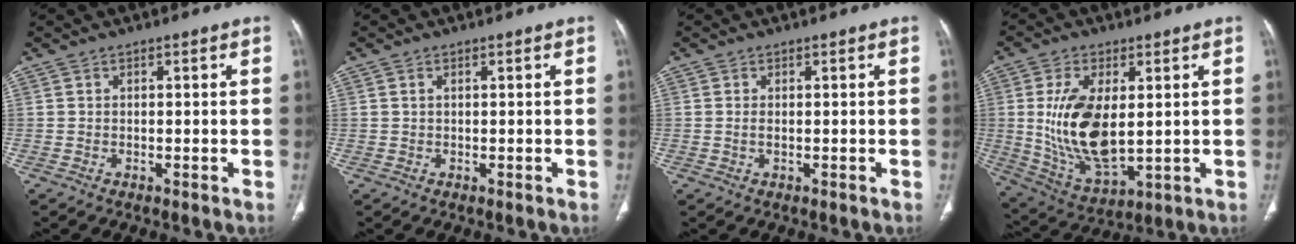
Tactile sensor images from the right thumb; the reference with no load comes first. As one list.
[{"total": 0.6, "force": [0.2, 0.4, 0.4], "torque": [-0.010, 0.003, 0.006]}, {"total": 1.0, "force": [0.0, 0.4, 0.9], "torque": [-0.021, -0.001, 0.002]}, {"total": 15.5, "force": [1.4, 7.9, 13.3], "torque": [-0.250, -0.021, 0.044]}]